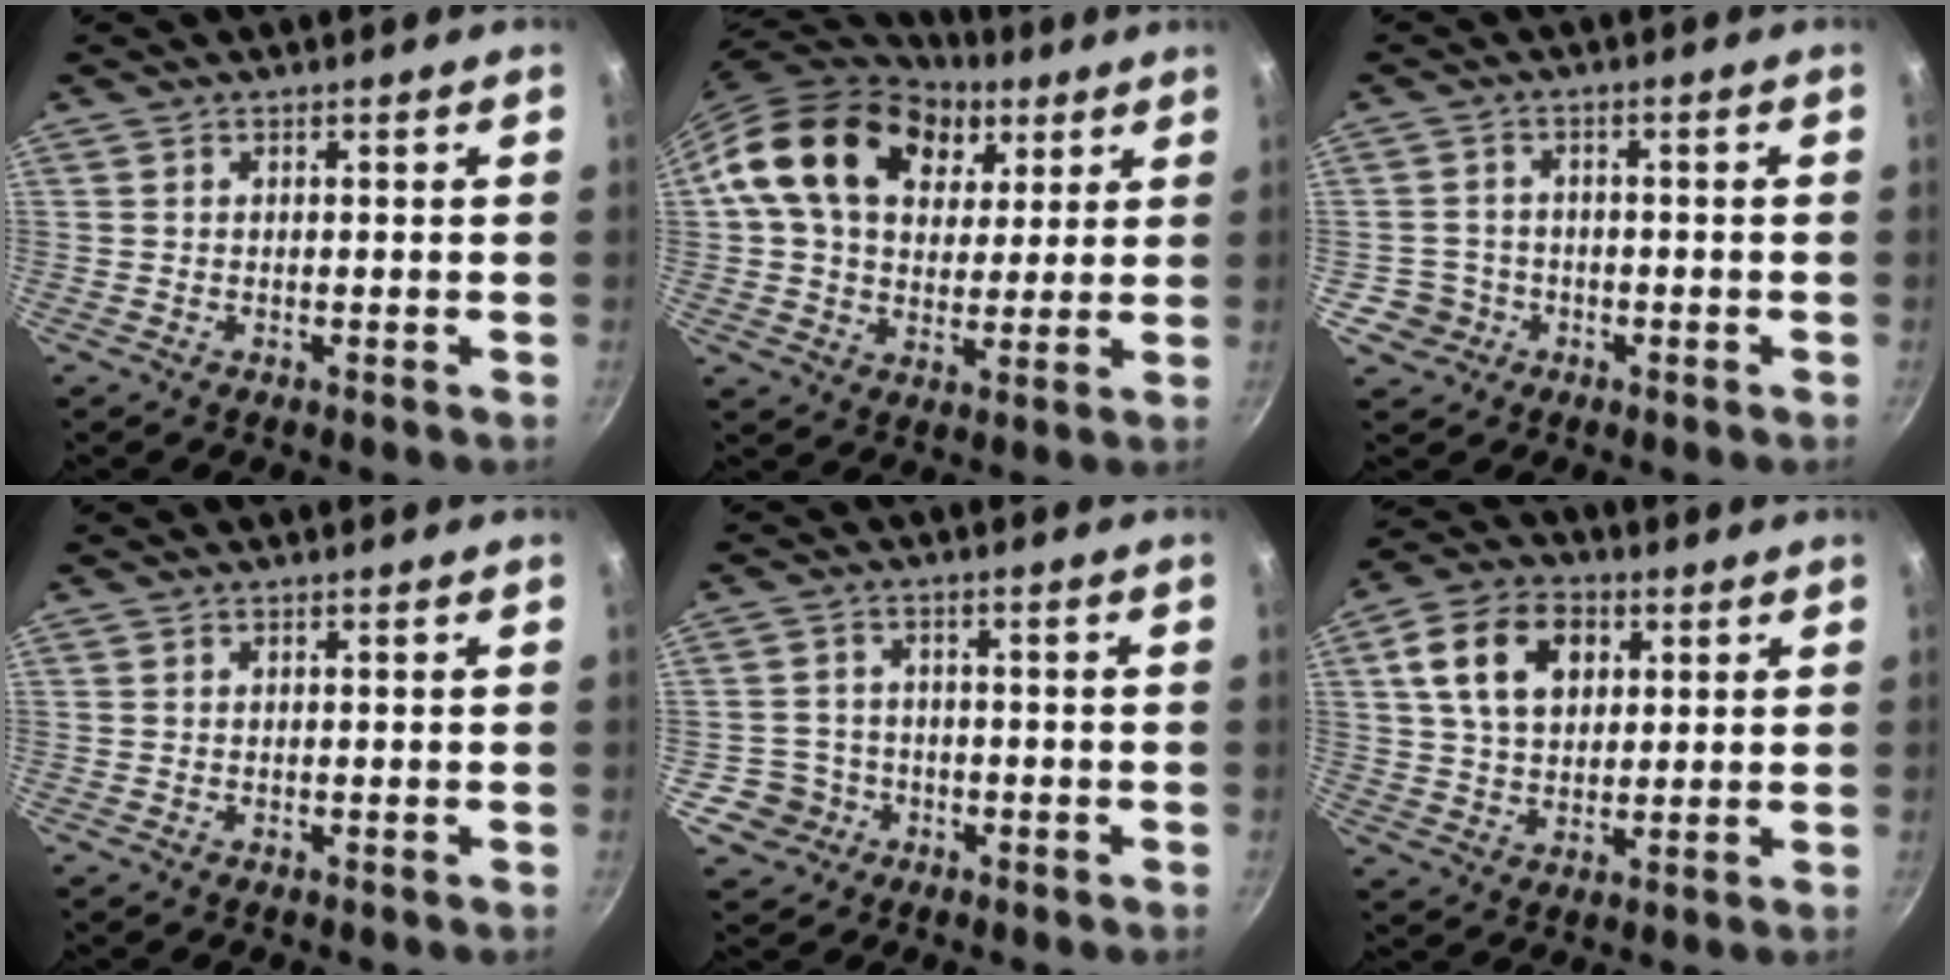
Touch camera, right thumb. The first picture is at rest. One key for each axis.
{"total": 21.0, "fx": 7.8, "fy": 14.8, "fz": 12.7, "tx": -0.203, "ty": 0.000, "tz": 0.126}
{"total": 4.7, "fx": -1.7, "fy": 4.4, "fz": 0.4, "tx": 0.013, "ty": 0.026, "tz": -0.026}
{"total": 0.0}
{"total": 5.5, "fx": -2.1, "fy": 5.1, "fz": 0.4, "tx": 0.016, "ty": 0.031, "tz": -0.035}
{"total": 12.9, "fx": 4.0, "fy": 9.0, "fz": 8.3, "tx": -0.128, "ty": 0.005, "tz": 0.062}